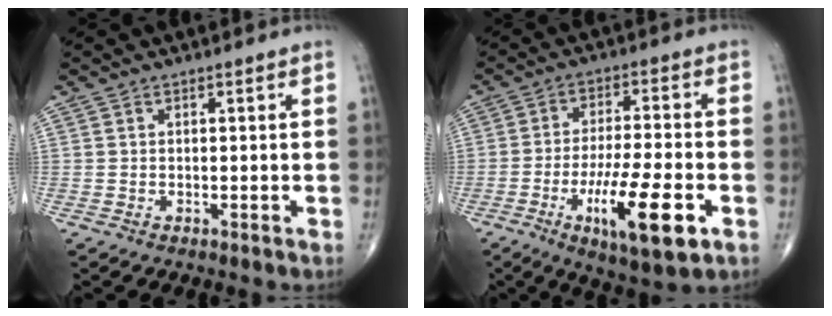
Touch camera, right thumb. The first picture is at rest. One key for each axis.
{"total": 14.7, "fx": -5.5, "fy": 3.5, "fz": 13.2, "tx": -0.233, "ty": 0.002, "tz": -0.086}